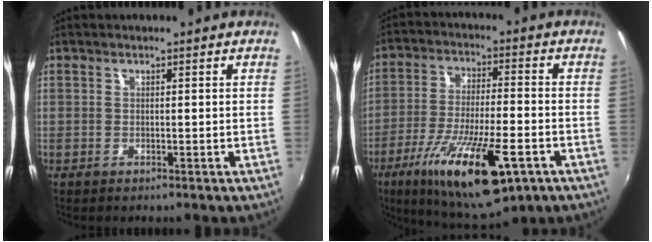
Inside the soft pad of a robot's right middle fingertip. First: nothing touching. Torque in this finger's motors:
{"motor_torque": [1.68, -0.46, 0.36, 0.21]}